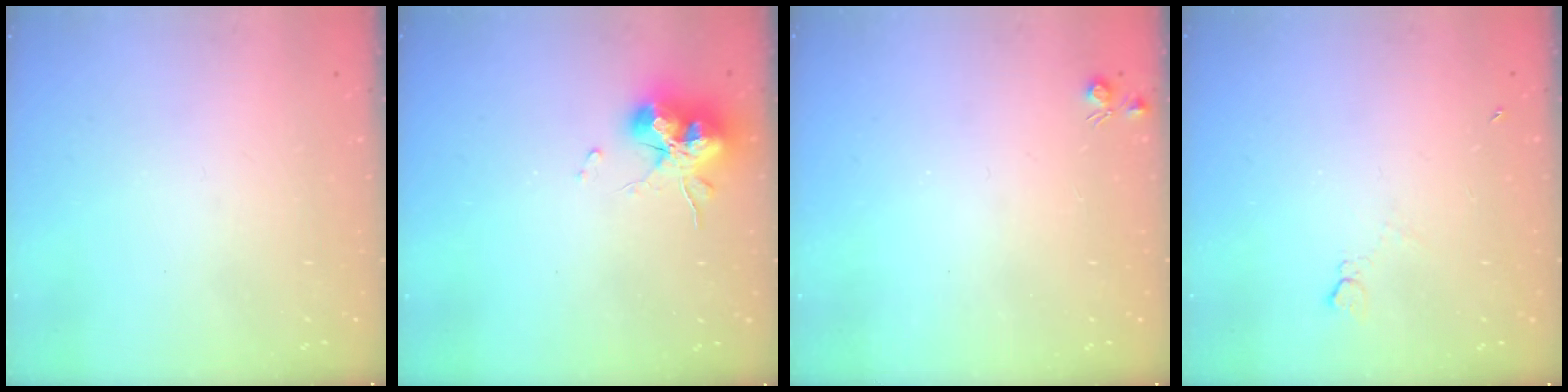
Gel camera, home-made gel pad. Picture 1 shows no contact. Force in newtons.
{"total": 15.1, "press": 15.0, "slide": 1.0}
{"total": 4.3, "press": 4.2, "slide": 0.7}
{"total": 5.0, "press": 5.0, "slide": 0.6}